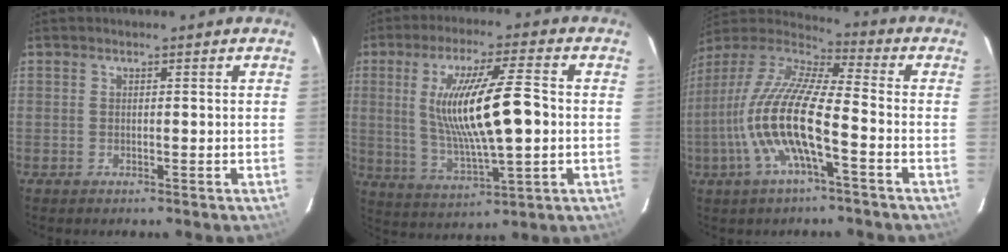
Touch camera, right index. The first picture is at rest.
{"total": 15.7, "force": [0.5, 2.8, 15.5], "torque": [-0.283, -0.011, 0.025]}
{"total": 16.2, "force": [-4.9, 3.2, 15.1], "torque": [-0.295, -0.010, -0.100]}